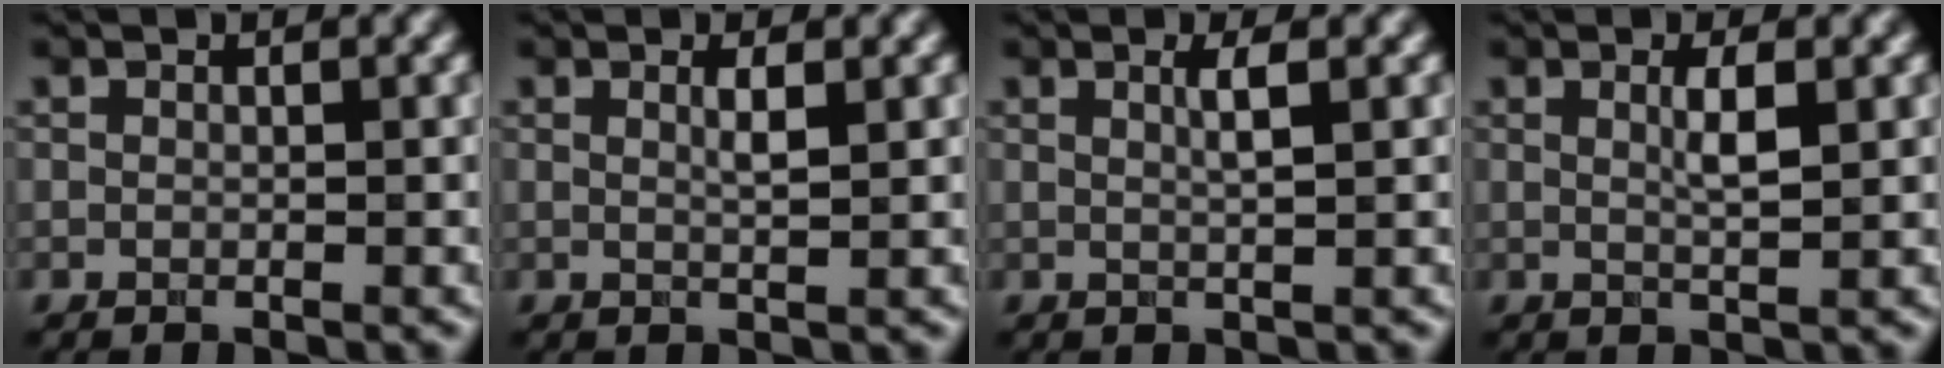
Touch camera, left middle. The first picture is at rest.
{"total": 1.2, "force": [0.3, 0.2, 1.1], "torque": [-0.019, 0.002, 0.006]}
{"total": 1.6, "force": [0.4, 0.3, 1.6], "torque": [-0.026, 0.003, 0.005]}
{"total": 2.0, "force": [0.4, 0.3, 1.9], "torque": [-0.035, 0.002, 0.009]}